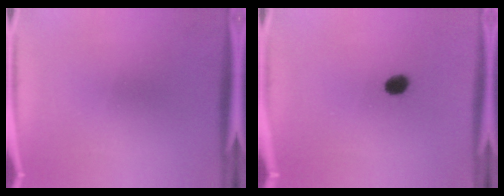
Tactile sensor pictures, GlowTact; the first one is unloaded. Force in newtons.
{"total": 3.6}